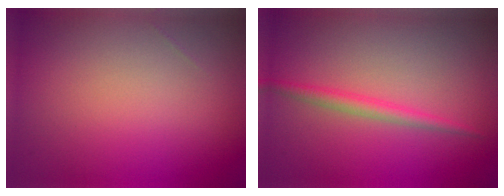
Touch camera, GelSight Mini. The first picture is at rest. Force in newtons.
{"total": 1.7, "press": 1.7, "slide": 0.1}